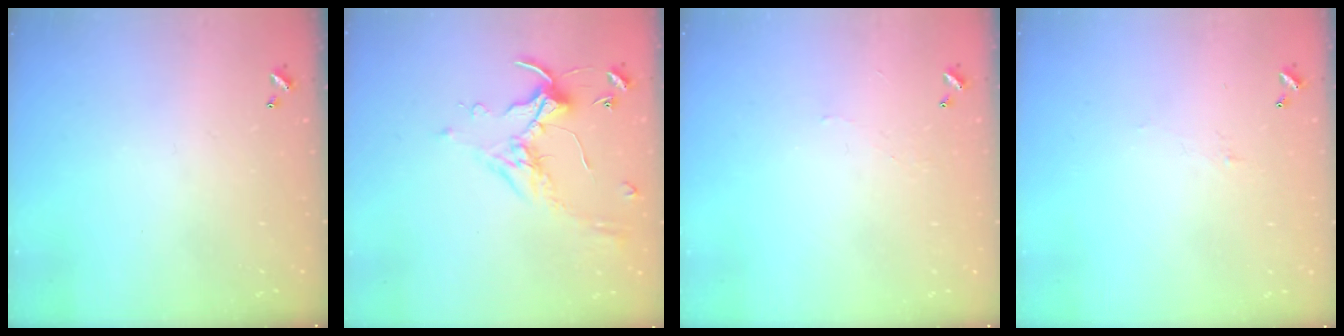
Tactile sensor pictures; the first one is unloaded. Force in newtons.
{"total": 0.7, "press": 0.6, "slide": 0.4}
{"total": 2.1, "press": 2.1, "slide": 0.6}
{"total": 1.5, "press": 1.3, "slide": 0.6}